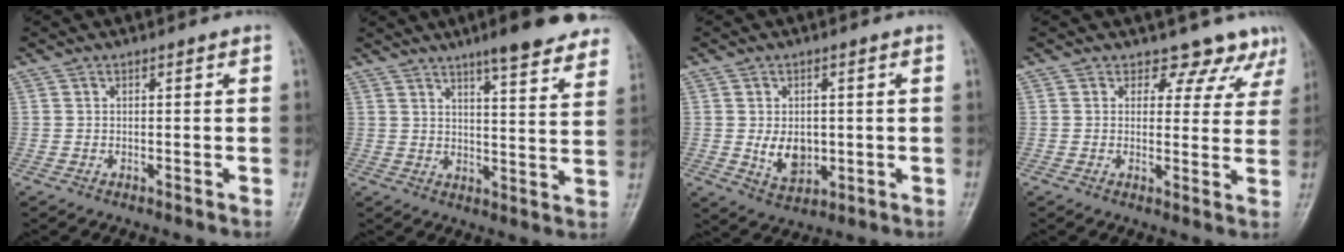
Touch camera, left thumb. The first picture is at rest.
{"total": 15.1, "force": [11.6, 2.5, 9.3], "torque": [-0.094, -0.054, 0.141]}
{"total": 5.9, "force": [0.0, 4.1, 4.2], "torque": [-0.052, -0.010, 0.015]}
{"total": 7.4, "force": [6.0, 4.2, 0.6], "torque": [0.040, -0.030, 0.050]}